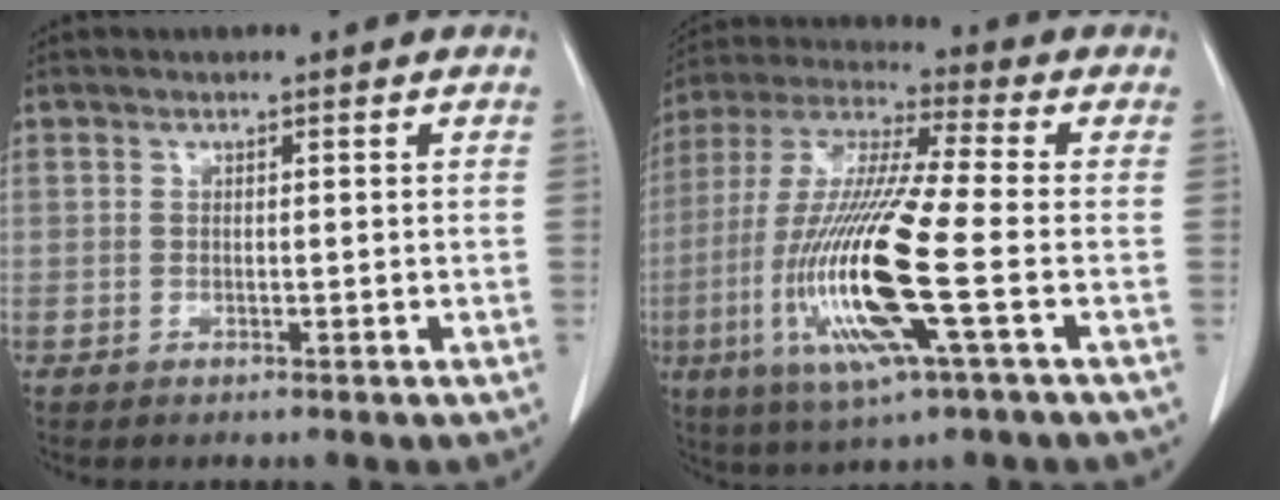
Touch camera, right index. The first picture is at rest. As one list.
[{"total": 18.1, "force": [-4.5, 0.9, 17.5], "torque": [-0.373, -0.018, -0.089]}]